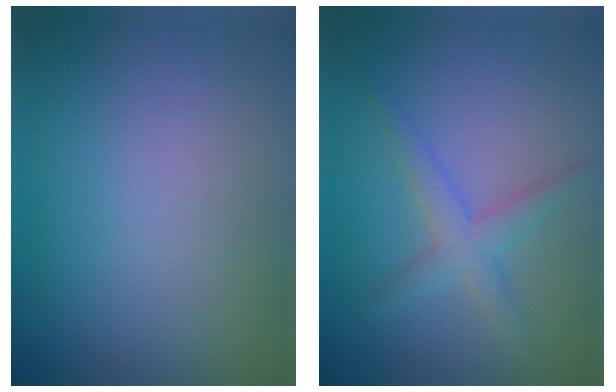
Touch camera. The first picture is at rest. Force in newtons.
{"total": 2.6, "press": 2.6, "slide": 0.1}